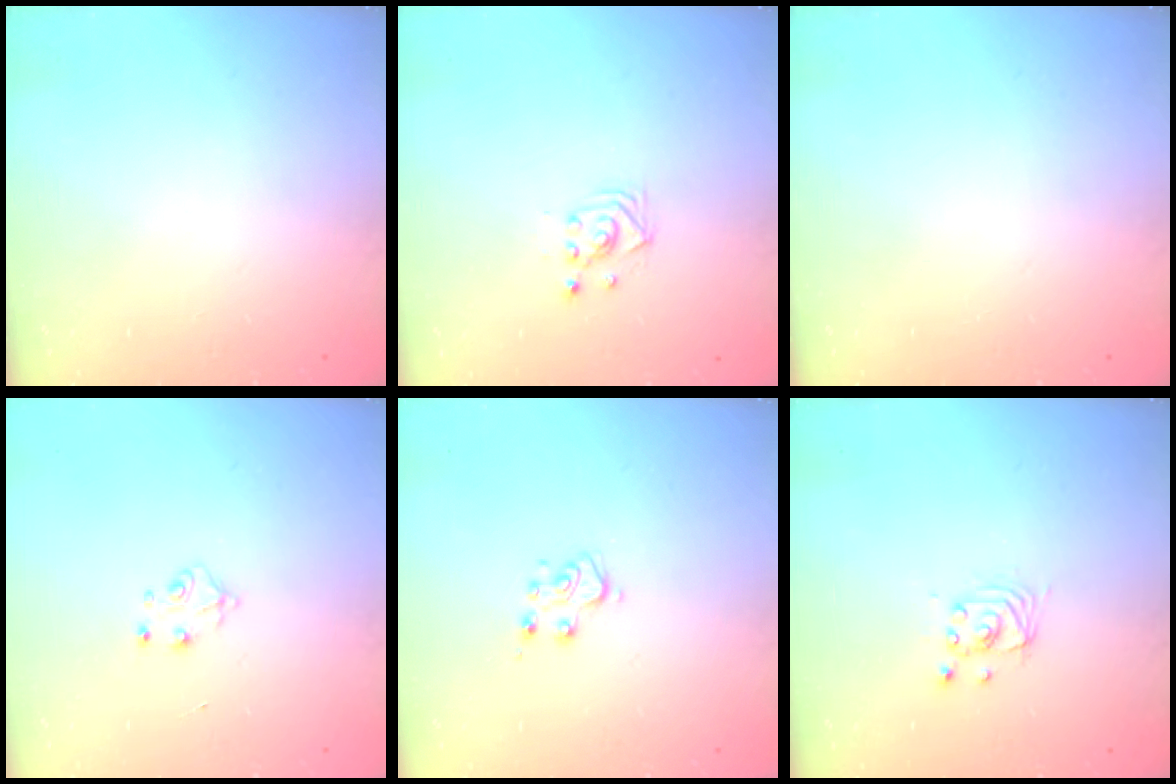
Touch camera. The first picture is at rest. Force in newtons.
{"total": 3.0, "press": 3.0, "slide": 0.4}
{"total": 0.0}
{"total": 4.4, "press": 4.4, "slide": 0.7}
{"total": 6.2, "press": 6.1, "slide": 0.8}
{"total": 2.8, "press": 2.8, "slide": 0.2}